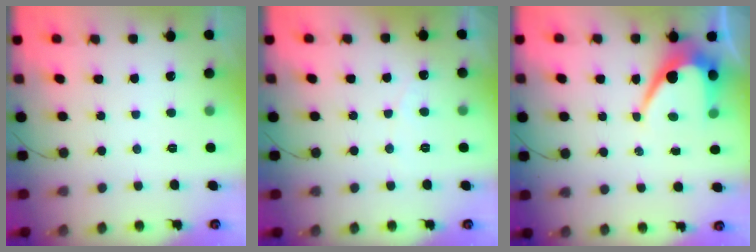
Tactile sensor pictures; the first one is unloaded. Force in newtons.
{"total": 2.5, "press": 2.5, "slide": 0.2}
{"total": 8.4, "press": 8.4, "slide": 0.7}